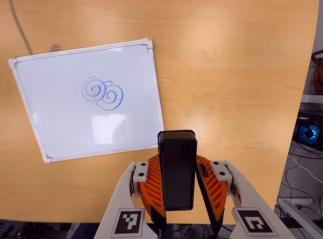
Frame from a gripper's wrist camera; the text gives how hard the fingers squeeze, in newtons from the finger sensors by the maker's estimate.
{"total": 5.7, "left": 5.6, "right": 5.8}